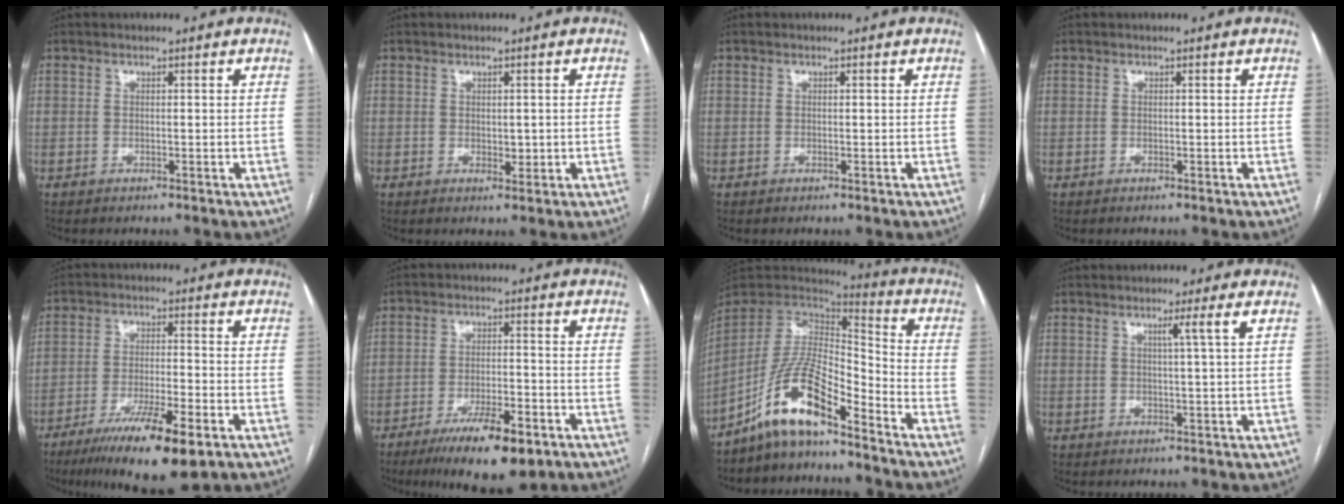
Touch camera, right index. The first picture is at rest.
{"total": 1.9, "force": [0.0, 1.1, 1.6], "torque": [-0.021, -0.005, 0.005]}
{"total": 0.0}
{"total": 0.0}
{"total": 13.3, "force": [-8.1, 1.7, 10.3], "torque": [-0.171, -0.030, -0.131]}
{"total": 11.7, "force": [-7.4, 2.8, 8.6], "torque": [-0.141, -0.015, -0.113]}
{"total": 12.3, "force": [-8.6, 2.7, 8.3], "torque": [-0.171, 0.018, -0.160]}
{"total": 2.5, "force": [1.0, -1.0, 2.0], "torque": [-0.036, -0.004, 0.021]}